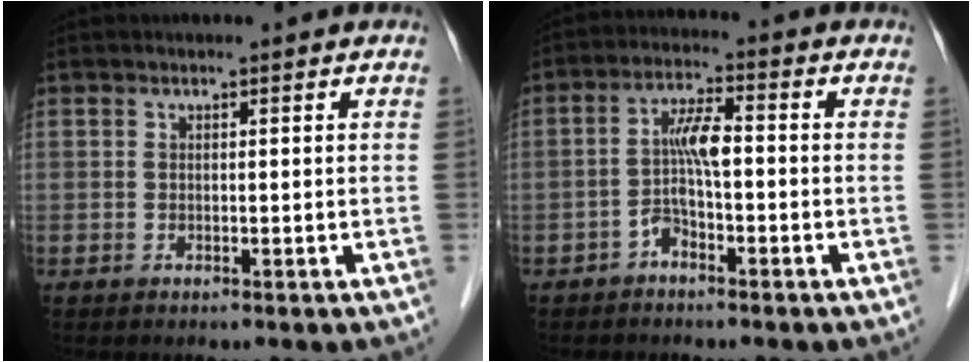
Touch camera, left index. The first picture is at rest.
{"total": 4.7, "force": [-1.3, 1.4, 4.3], "torque": [-0.087, 0.018, -0.025]}